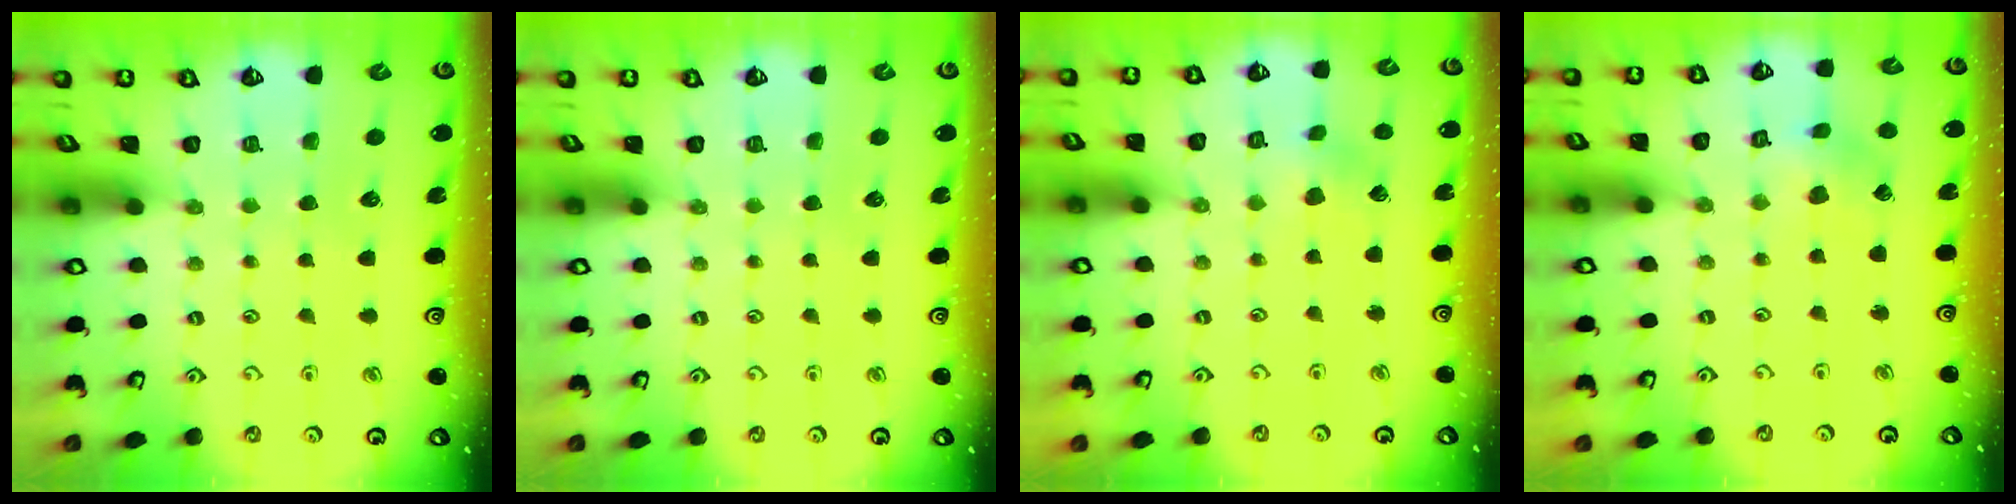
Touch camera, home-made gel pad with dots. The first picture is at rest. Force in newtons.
{"total": 0.0}
{"total": 2.5, "press": 2.4, "slide": 0.7}
{"total": 2.7, "press": 2.7, "slide": 0.3}